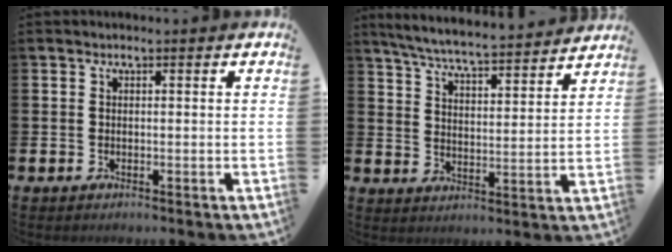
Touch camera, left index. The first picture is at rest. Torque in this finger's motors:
{"motor_torque": [-0.15, -0.99, 0.43, 0.17]}